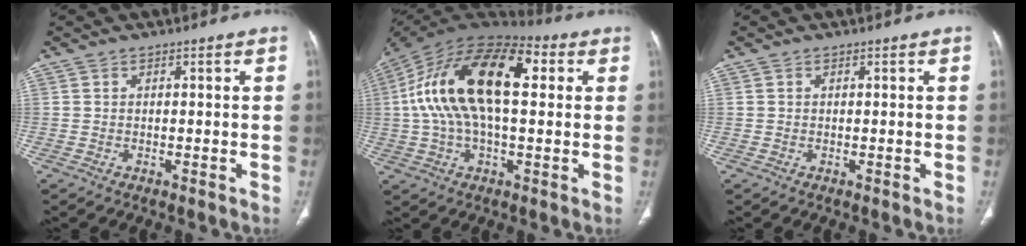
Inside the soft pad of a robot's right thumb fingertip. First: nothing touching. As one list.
[{"total": 22.6, "force": [4.1, 11.0, 19.3], "torque": [-0.349, 0.038, 0.057]}, {"total": 0.0}]